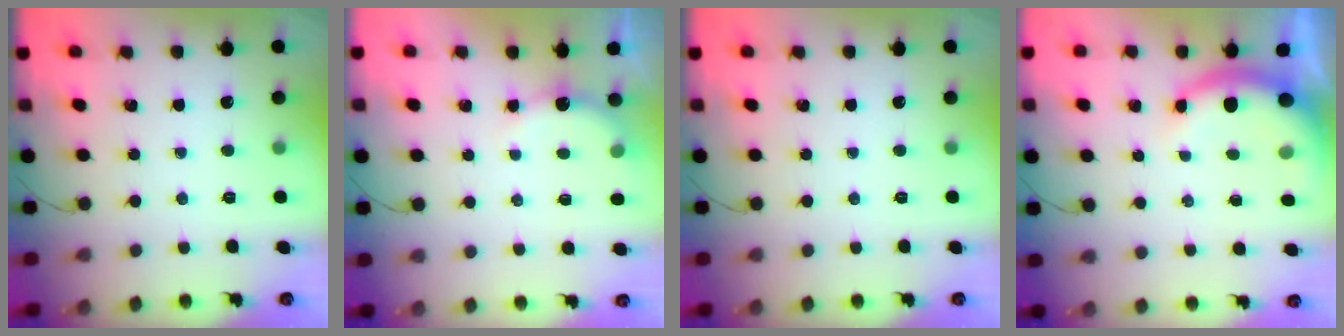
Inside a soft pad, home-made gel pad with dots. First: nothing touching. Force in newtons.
{"total": 2.9, "press": 2.9, "slide": 0.5}
{"total": 0.0}
{"total": 7.3, "press": 7.2, "slide": 0.7}